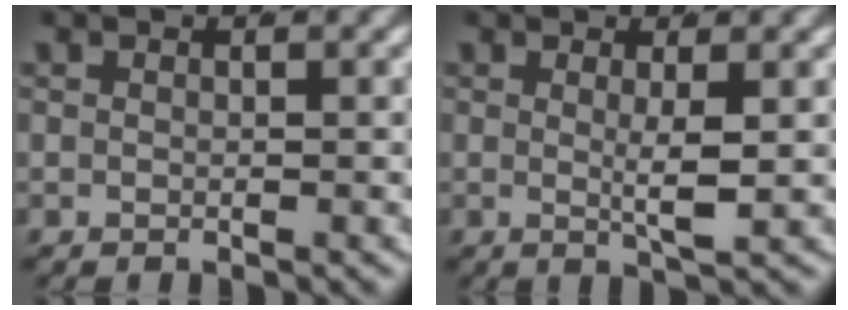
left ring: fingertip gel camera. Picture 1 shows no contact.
{"total": 2.3, "force": [0.4, -0.1, 2.3], "torque": [-0.041, -0.013, 0.012]}